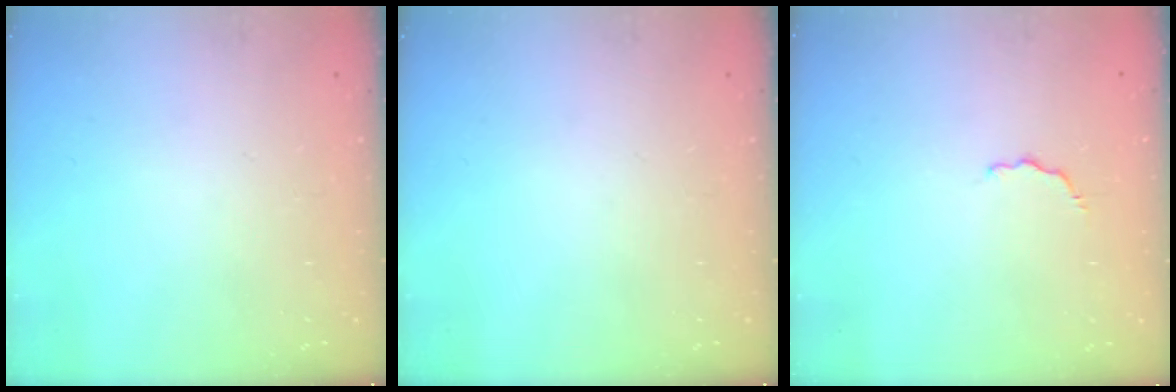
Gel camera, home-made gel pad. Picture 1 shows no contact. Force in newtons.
{"total": 0.0}
{"total": 3.7, "press": 3.7, "slide": 0.8}